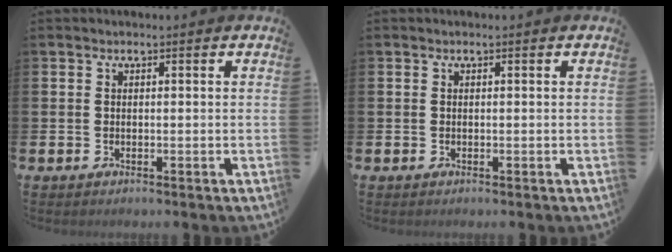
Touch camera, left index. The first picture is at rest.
{"total": 0.0}